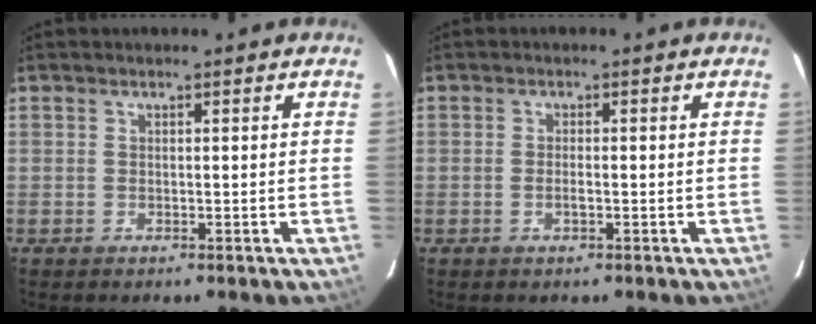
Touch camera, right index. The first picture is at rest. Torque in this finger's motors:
{"motor_torque": [-0.13, -0.06, 0.03, 0.00]}